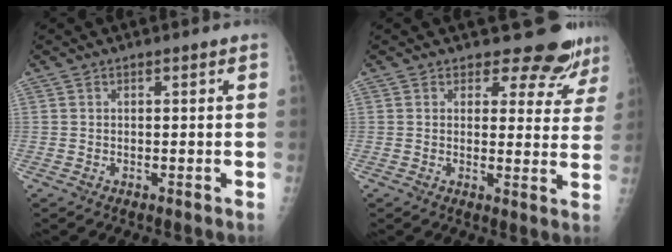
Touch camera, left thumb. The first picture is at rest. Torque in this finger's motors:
{"motor_torque": [-0.45, 0.01, -0.19, -0.21, 0.03]}